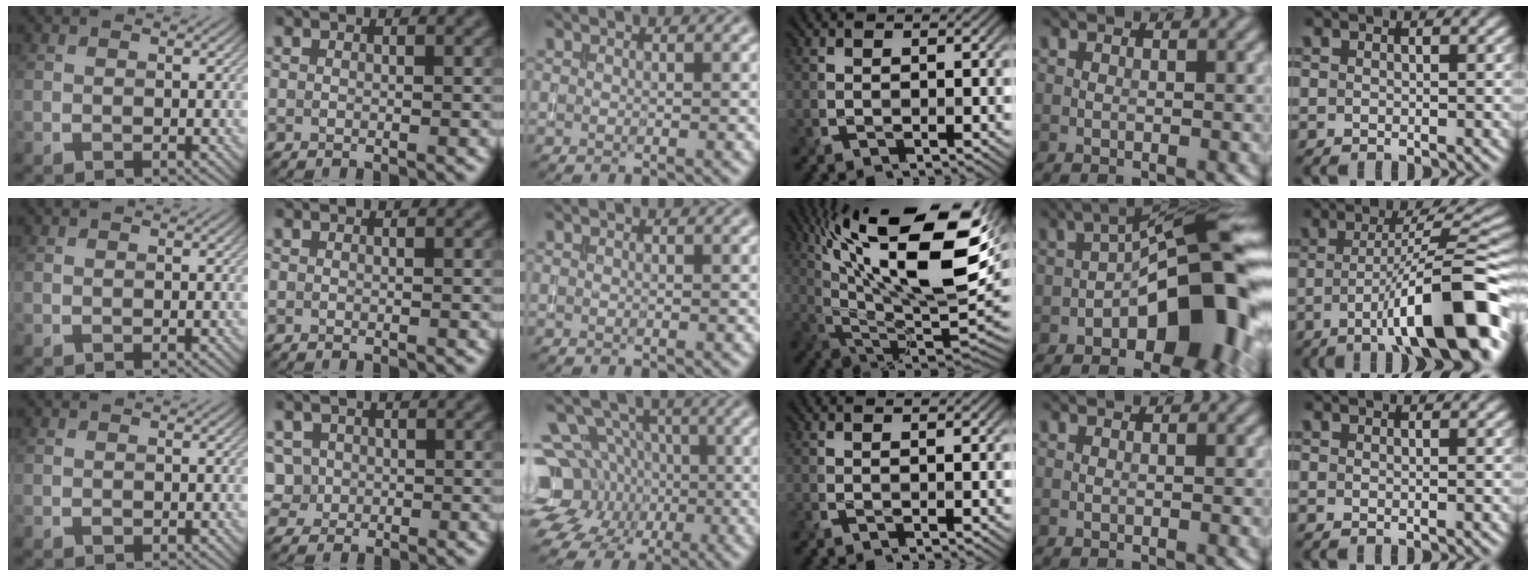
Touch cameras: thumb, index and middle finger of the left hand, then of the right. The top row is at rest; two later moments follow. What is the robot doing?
{"motion": "assemble", "object": "toy tower of hanoi"}